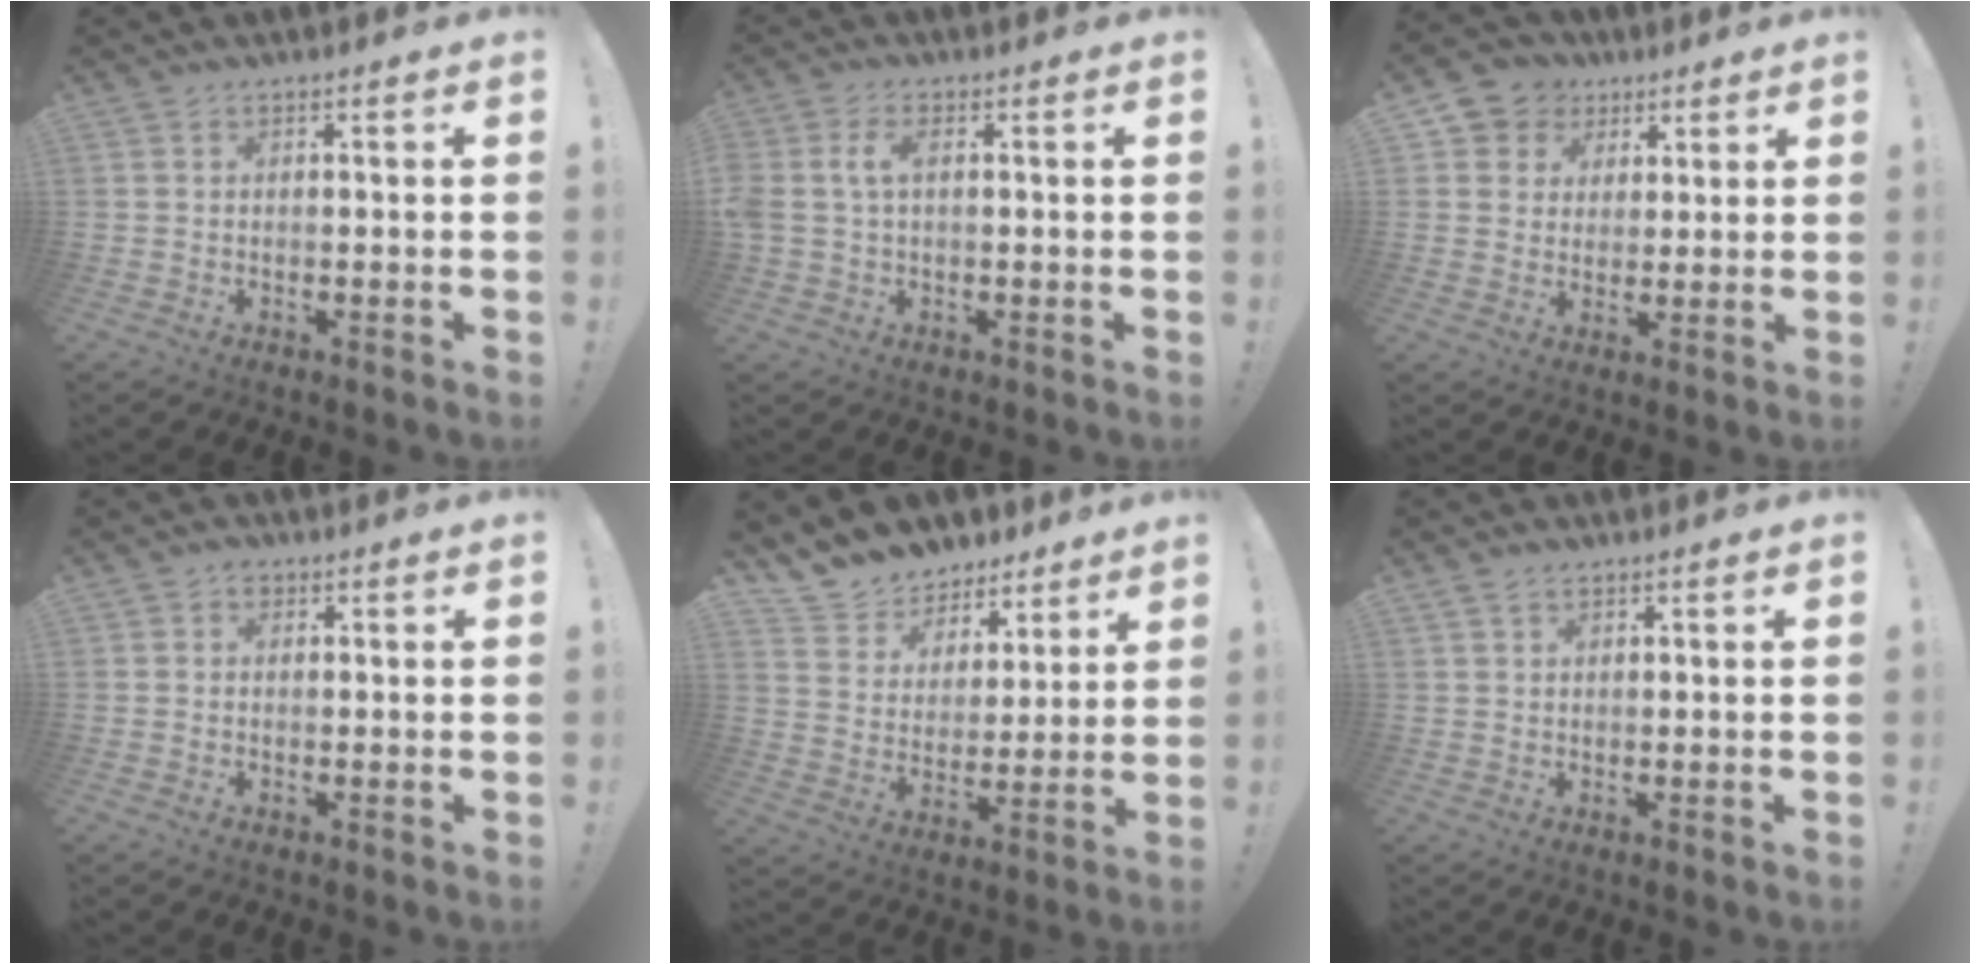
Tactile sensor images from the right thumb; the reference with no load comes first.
{"total": 5.7, "force": [0.7, 3.3, 4.6], "torque": [-0.101, 0.008, 0.014]}
{"total": 7.6, "force": [2.4, 7.1, 1.4], "torque": [-0.014, -0.013, 0.051]}
{"total": 1.4, "force": [0.3, 1.2, 0.7], "torque": [-0.007, 0.001, 0.004]}
{"total": 10.3, "force": [8.4, 5.9, 0.6], "torque": [-0.025, -0.073, 0.161]}
{"total": 1.8, "force": [1.4, 1.0, 0.7], "torque": [-0.009, -0.003, 0.026]}